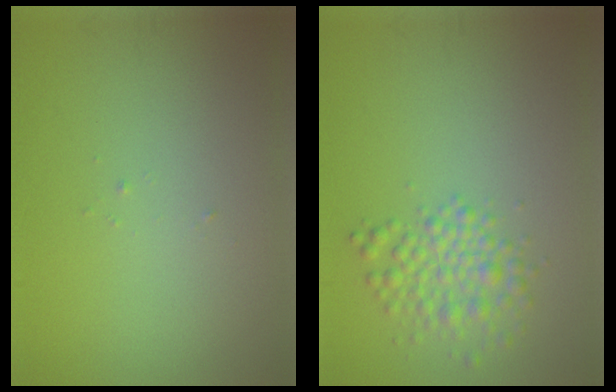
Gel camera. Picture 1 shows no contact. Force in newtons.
{"total": 3.2, "press": 3.2, "slide": 0.0}